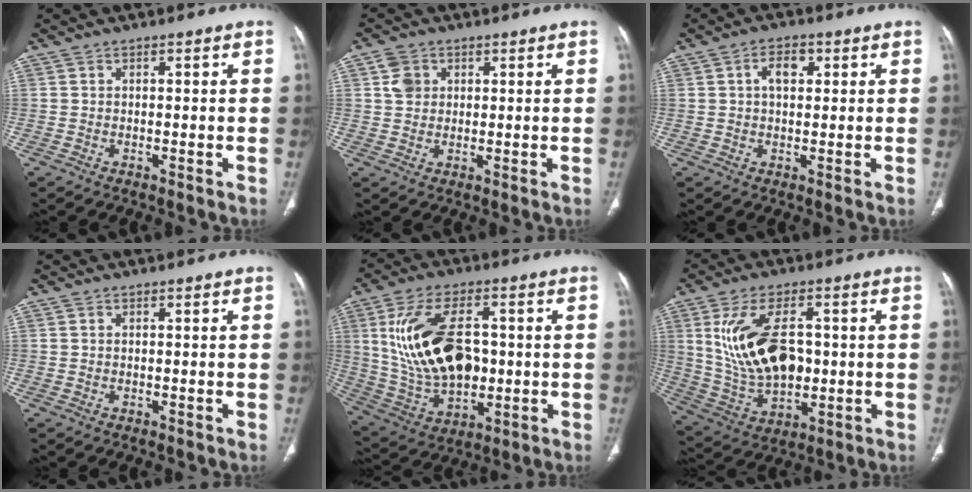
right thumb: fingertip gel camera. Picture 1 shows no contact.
{"total": 3.9, "force": [1.3, 3.2, 1.7], "torque": [-0.016, -0.001, 0.027]}
{"total": 4.2, "force": [1.3, 2.5, 3.2], "torque": [-0.045, 0.006, 0.018]}
{"total": 0.0}
{"total": 19.7, "force": [2.0, 11.6, 15.8], "torque": [-0.283, -0.004, 0.053]}
{"total": 16.4, "force": [2.2, 9.4, 13.2], "torque": [-0.236, -0.004, 0.056]}